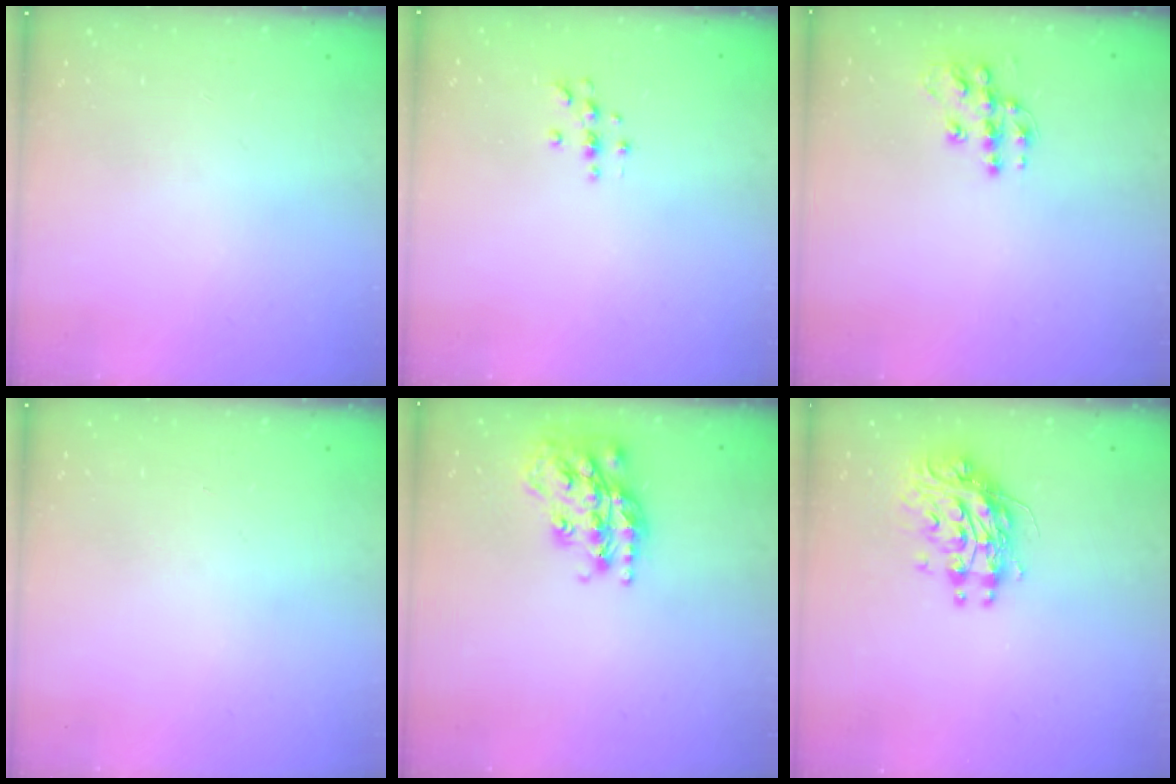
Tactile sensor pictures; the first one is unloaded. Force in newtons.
{"total": 3.3, "press": 3.3, "slide": 0.4}
{"total": 10.8, "press": 10.8, "slide": 0.6}
{"total": 0.0}
{"total": 20.0, "press": 19.9, "slide": 1.3}
{"total": 10.7, "press": 10.7, "slide": 0.9}